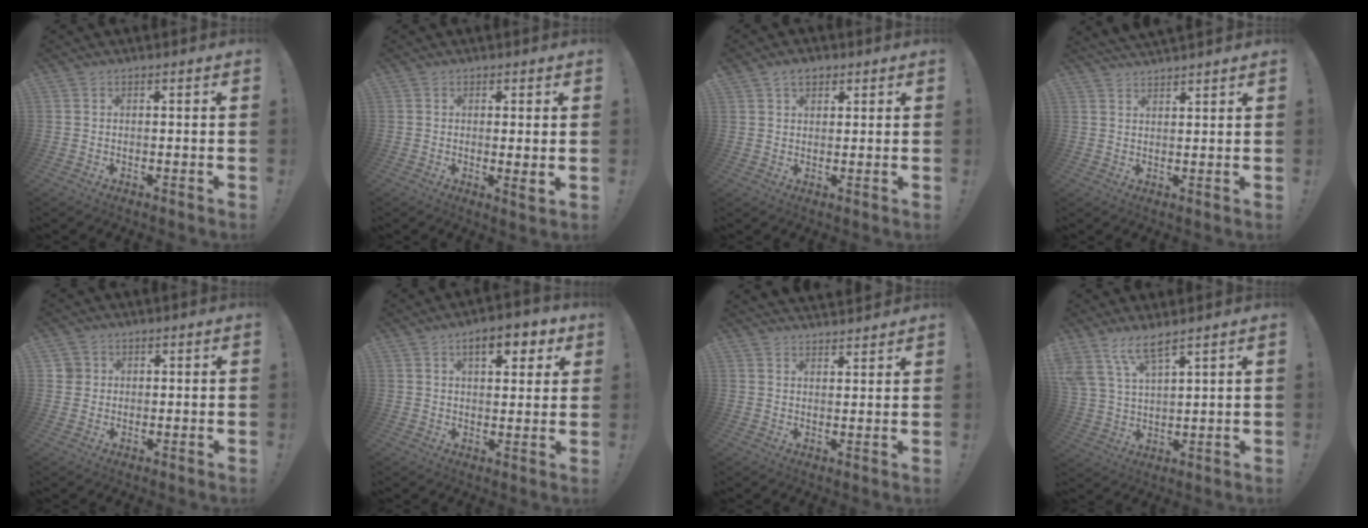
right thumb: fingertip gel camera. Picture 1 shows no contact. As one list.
[{"total": 2.8, "force": [0.5, -0.2, 2.7], "torque": [-0.034, -0.012, 0.006]}, {"total": 4.3, "force": [2.6, 2.8, 1.9], "torque": [-0.022, -0.007, 0.046]}, {"total": 3.3, "force": [3.2, 0.5, 0.7], "torque": [-0.013, -0.020, 0.060]}, {"total": 2.7, "force": [0.9, 2.5, 0.5], "torque": [-0.006, 0.000, 0.018]}, {"total": 8.4, "force": [4.4, 3.4, 6.3], "torque": [-0.085, -0.011, 0.072]}, {"total": 3.1, "force": [3.0, 0.9, 0.3], "torque": [0.001, -0.023, 0.055]}, {"total": 8.5, "force": [6.7, 2.3, 4.7], "torque": [-0.100, -0.030, 0.129]}]